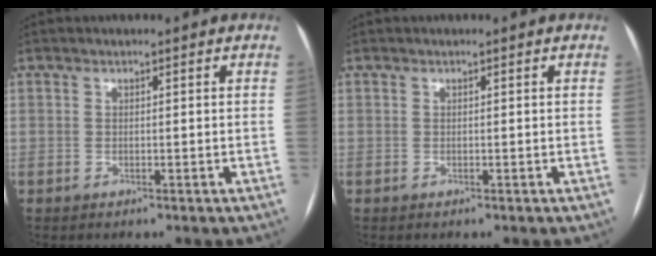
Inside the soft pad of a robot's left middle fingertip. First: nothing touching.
{"total": 0.0}